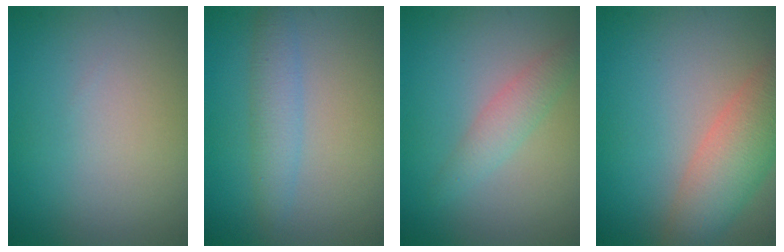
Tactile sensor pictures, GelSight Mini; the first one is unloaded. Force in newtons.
{"total": 2.5, "press": 2.5, "slide": 0.1}
{"total": 2.2, "press": 2.2, "slide": 0.2}
{"total": 5.5, "press": 5.5, "slide": 0.3}